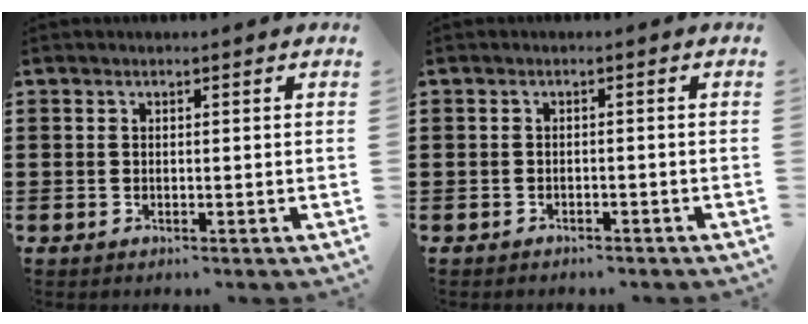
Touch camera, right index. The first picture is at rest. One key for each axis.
{"total": 1.0, "fx": -1.0, "fy": 0.3, "fz": 0.0, "tx": -0.005, "ty": 0.003, "tz": -0.023}